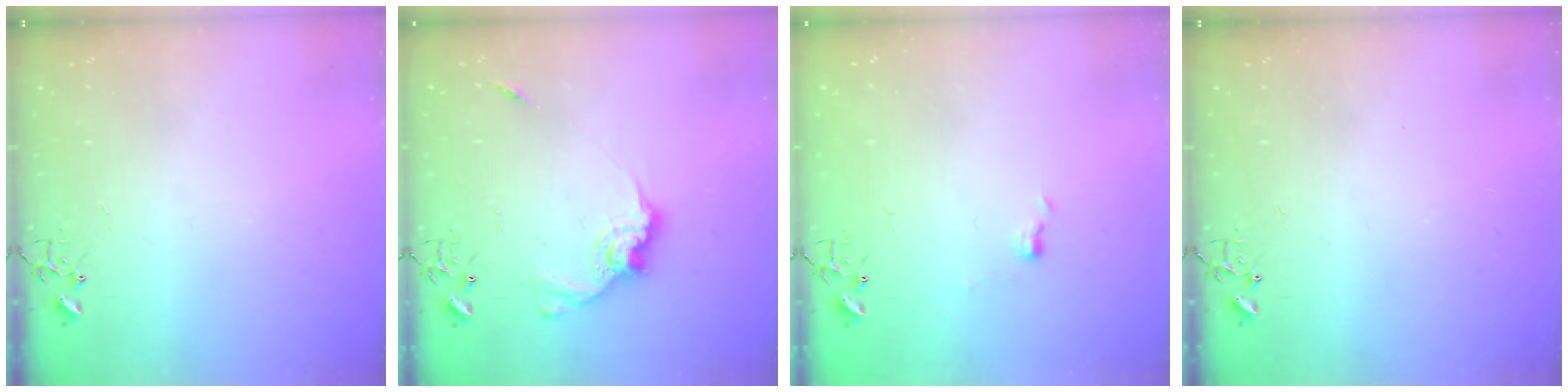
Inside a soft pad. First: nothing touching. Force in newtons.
{"total": 13.1, "press": 13.1, "slide": 1.0}
{"total": 4.7, "press": 4.7, "slide": 0.6}
{"total": 0.0}